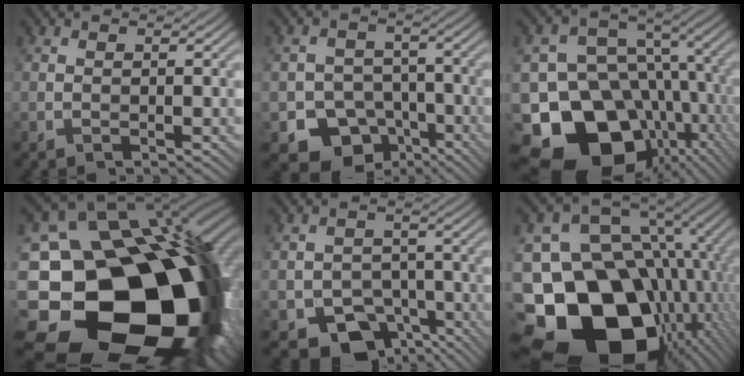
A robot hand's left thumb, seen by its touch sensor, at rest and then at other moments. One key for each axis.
{"total": 9.9, "fx": -5.7, "fy": 7.3, "fz": 3.5, "tx": -0.051, "ty": -0.018, "tz": -0.097}
{"total": 21.2, "fx": -8.5, "fy": 16.8, "fz": 9.7, "tx": -0.173, "ty": -0.045, "tz": -0.133}
{"total": 23.6, "fx": -6.7, "fy": 17.7, "fz": 14.2, "tx": -0.278, "ty": -0.033, "tz": -0.100}
{"total": 9.4, "fx": -5.7, "fy": 6.3, "fz": 4.2, "tx": -0.063, "ty": -0.022, "tz": -0.090}
{"total": 24.2, "fx": -8.3, "fy": 18.3, "fz": 13.4, "tx": -0.250, "ty": -0.039, "tz": -0.153}